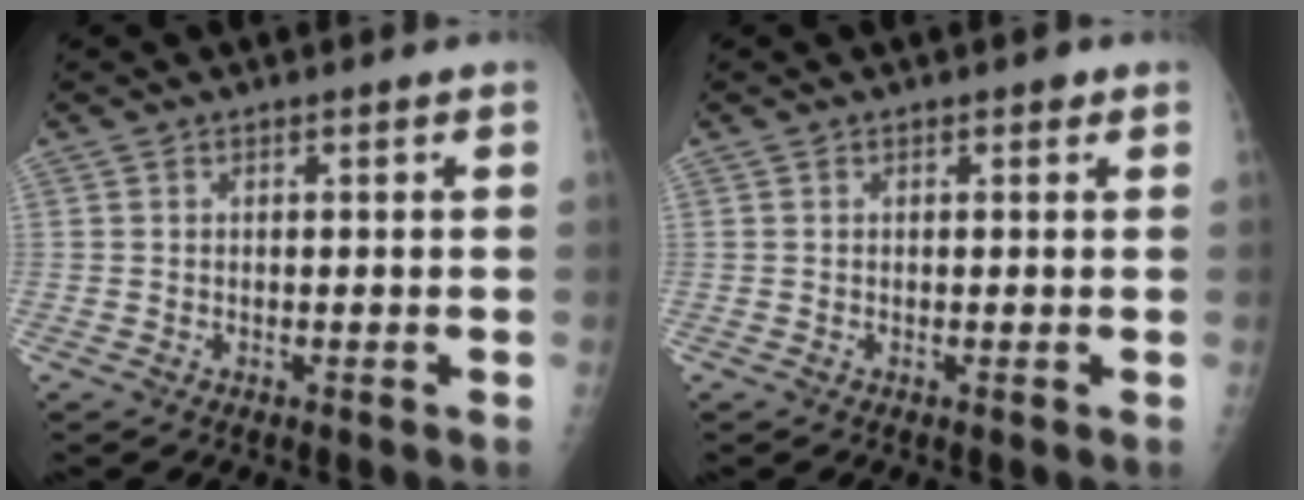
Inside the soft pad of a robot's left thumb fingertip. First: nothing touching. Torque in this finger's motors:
{"motor_torque": [0.06, -0.10, 0.00, 0.10, 0.00]}